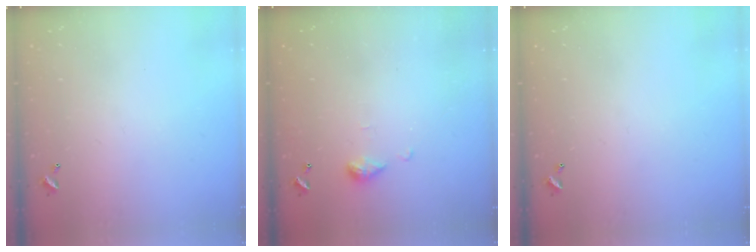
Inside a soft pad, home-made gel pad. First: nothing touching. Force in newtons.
{"total": 5.6, "press": 5.5, "slide": 0.7}
{"total": 0.0}